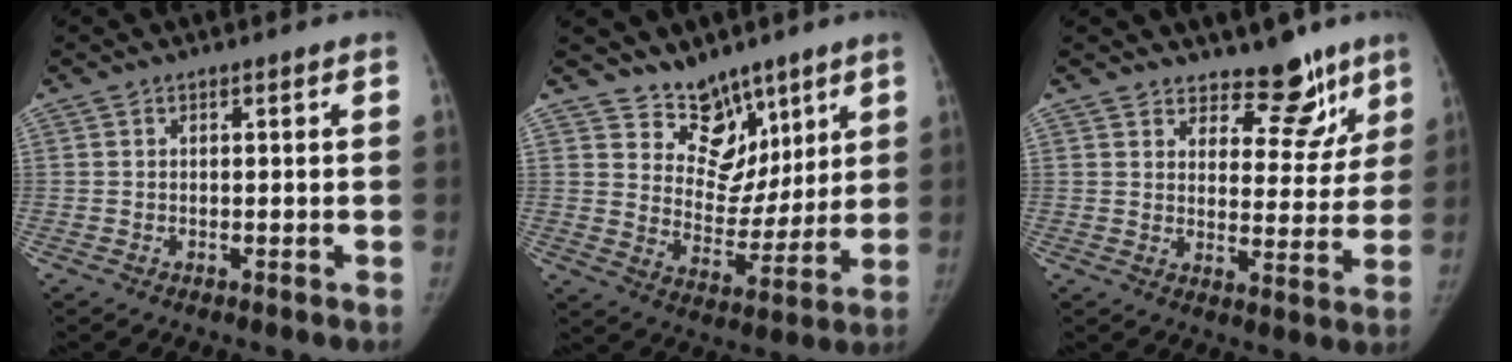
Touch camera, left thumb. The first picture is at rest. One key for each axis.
{"total": 11.5, "fx": 8.4, "fy": 7.2, "fz": 3.0, "tx": -0.001, "ty": -0.061, "tz": 0.153}
{"total": 10.0, "fx": 7.8, "fy": 5.0, "fz": 3.7, "tx": 0.000, "ty": -0.056, "tz": 0.109}